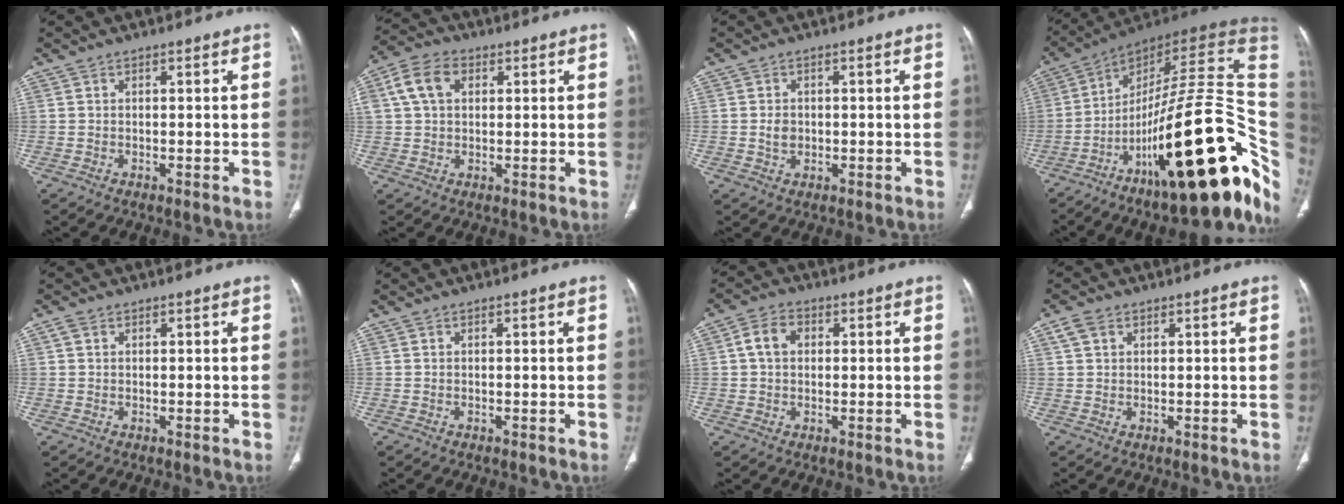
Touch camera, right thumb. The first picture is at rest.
{"total": 7.9, "force": [2.2, 5.6, 5.1], "torque": [-0.096, 0.016, 0.036]}
{"total": 2.6, "force": [0.0, 2.1, 1.5], "torque": [-0.018, 0.002, 0.002]}
{"total": 36.5, "force": [-11.1, 11.0, 33.0], "torque": [-0.399, 0.076, -0.167]}
{"total": 1.2, "force": [0.5, 0.9, 0.6], "torque": [-0.010, 0.005, 0.009]}
{"total": 0.0}
{"total": 5.2, "force": [0.9, 3.9, 3.3], "torque": [-0.051, 0.011, 0.013]}
{"total": 2.8, "force": [1.3, 1.9, 1.4], "torque": [-0.028, 0.007, 0.030]}